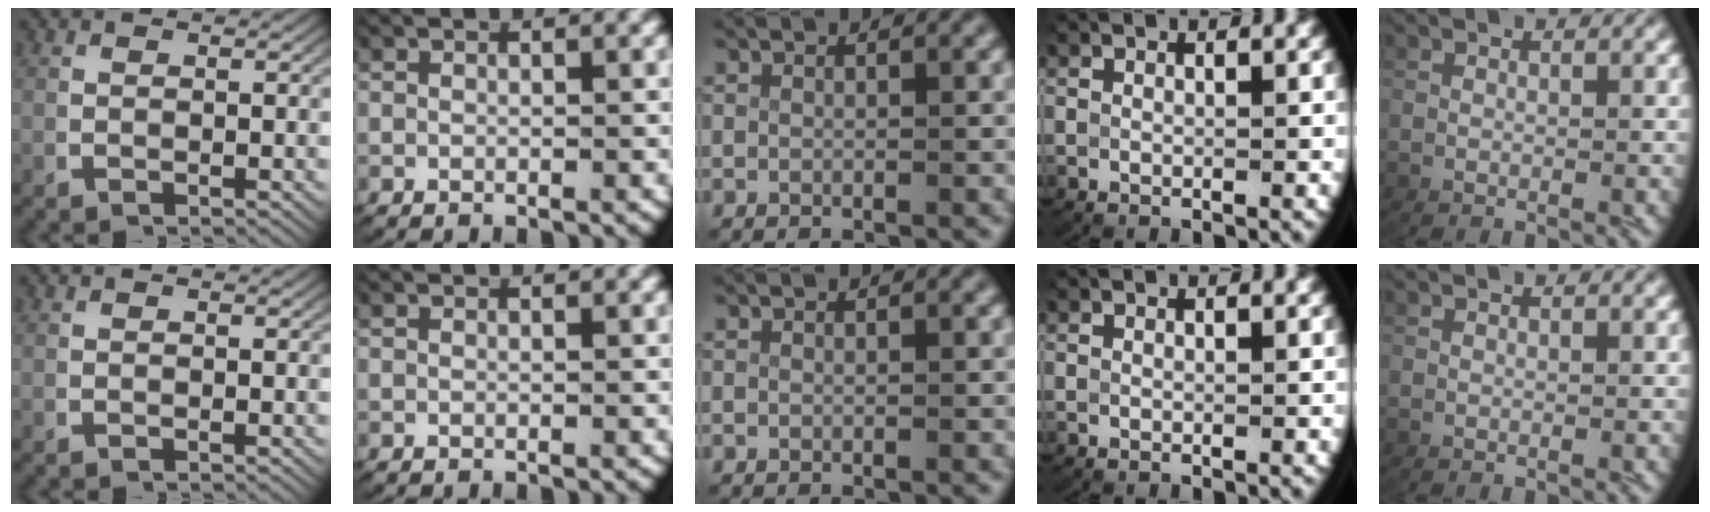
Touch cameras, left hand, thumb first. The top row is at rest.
{}